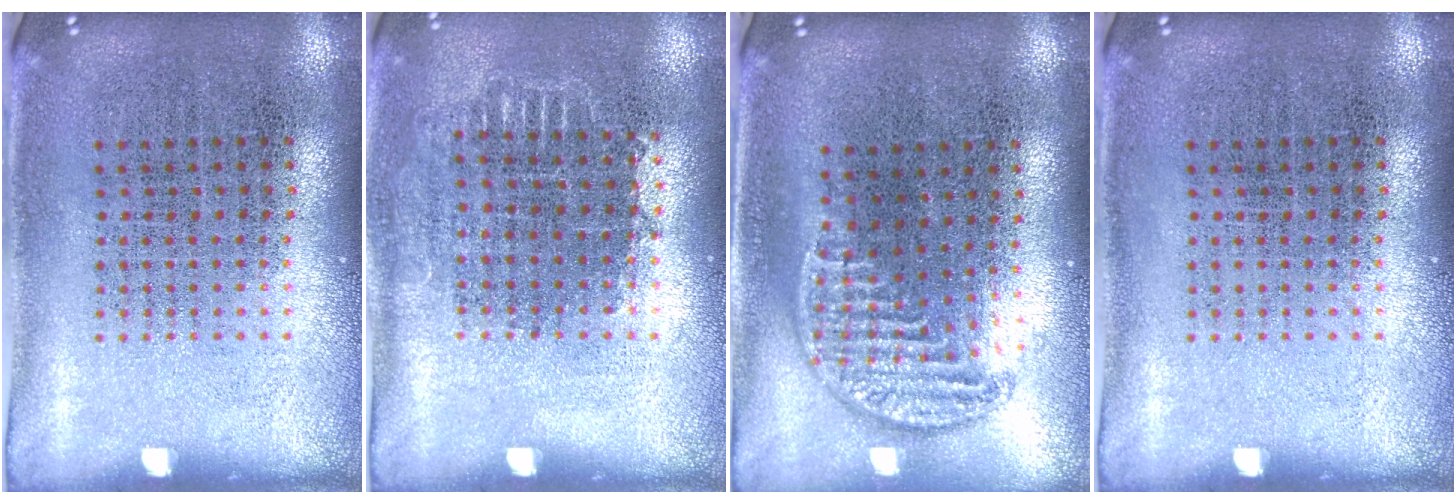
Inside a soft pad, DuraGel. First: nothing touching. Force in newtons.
{"total": 0.7, "press": 0.7, "slide": 0.3}
{"total": 1.2, "press": 1.1, "slide": 0.5}
{"total": 0.0}